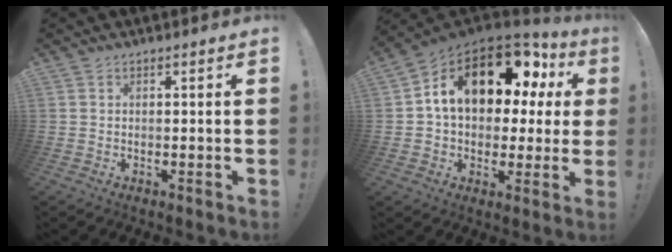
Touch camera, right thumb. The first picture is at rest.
{"total": 18.5, "force": [7.7, 10.2, 13.4], "torque": [-0.202, -0.036, 0.134]}